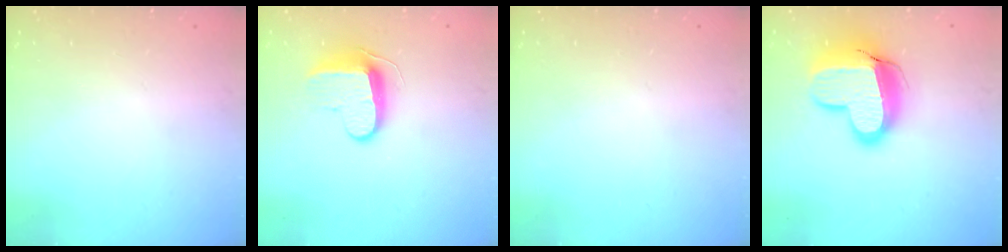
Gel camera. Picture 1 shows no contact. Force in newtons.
{"total": 10.5, "press": 10.4, "slide": 1.0}
{"total": 0.0}
{"total": 17.3, "press": 17.2, "slide": 1.3}